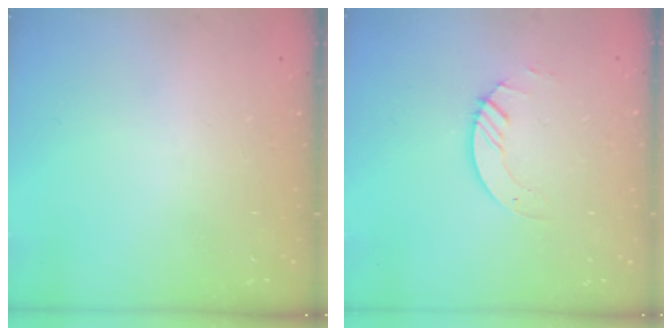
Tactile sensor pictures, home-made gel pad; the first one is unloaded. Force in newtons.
{"total": 2.6, "press": 2.6, "slide": 0.3}